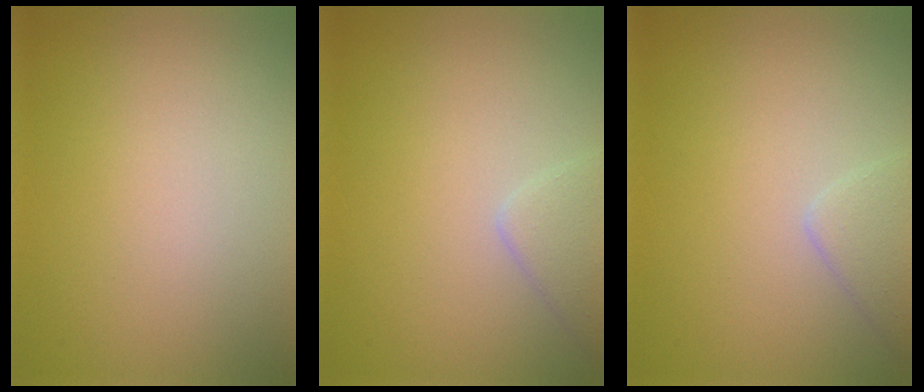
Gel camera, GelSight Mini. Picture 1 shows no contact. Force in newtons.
{"total": 2.2, "press": 2.2, "slide": 0.1}
{"total": 2.2, "press": 2.2, "slide": 0.1}